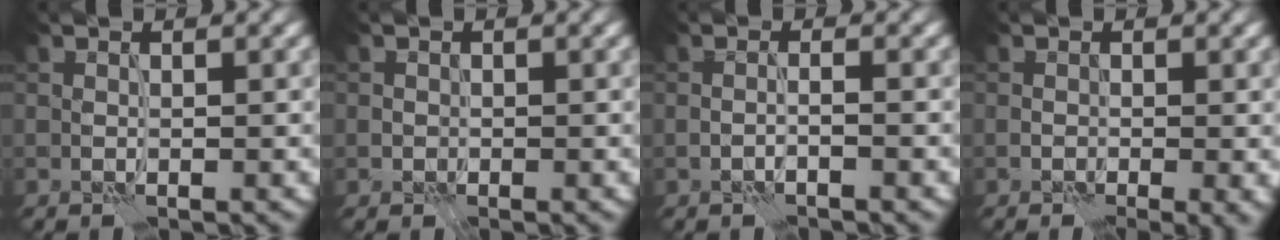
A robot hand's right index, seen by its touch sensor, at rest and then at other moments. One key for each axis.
{"total": 0.9, "fx": 0.0, "fy": 0.9, "fz": -0.1, "tx": 0.004, "ty": -0.004, "tz": 0.001}
{"total": 1.1, "fx": -0.8, "fy": -0.7, "fz": 0.1, "tx": -0.001, "ty": -0.002, "tz": -0.019}
{"total": 2.2, "fx": -0.2, "fy": 1.3, "fz": 1.7, "tx": -0.019, "ty": -0.008, "tz": -0.001}